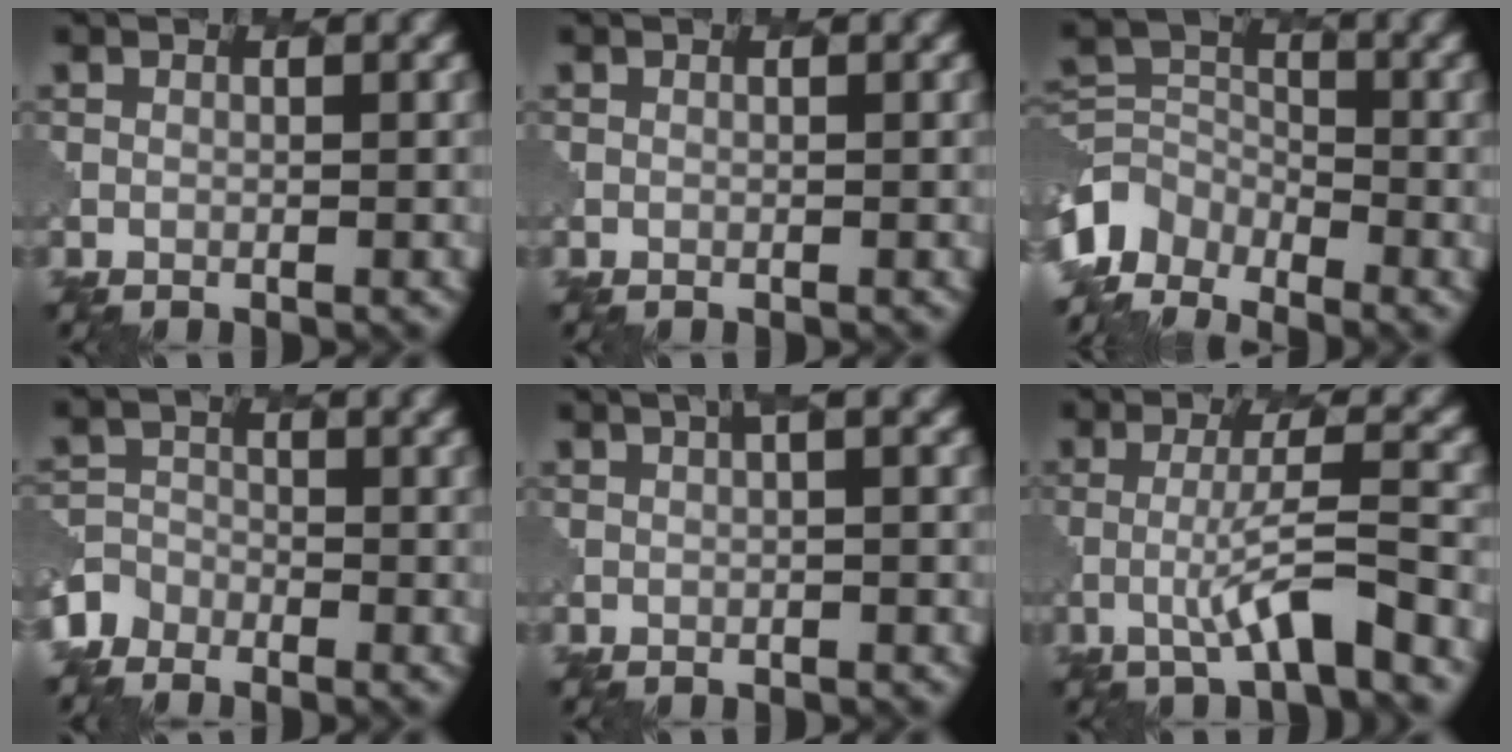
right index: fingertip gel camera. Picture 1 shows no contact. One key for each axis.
{"total": 0.0}
{"total": 5.6, "fx": -4.2, "fy": 3.4, "fz": 1.6, "tx": -0.029, "ty": -0.008, "tz": -0.092}
{"total": 2.8, "fx": -2.4, "fy": 1.5, "fz": -0.2, "tx": 0.008, "ty": -0.007, "tz": -0.055}
{"total": 1.7, "fx": 0.5, "fy": 0.3, "fz": 1.6, "tx": -0.019, "ty": 0.004, "tz": 0.010}
{"total": 4.3, "fx": -1.4, "fy": 0.6, "fz": 4.1, "tx": -0.066, "ty": 0.010, "tz": -0.032}